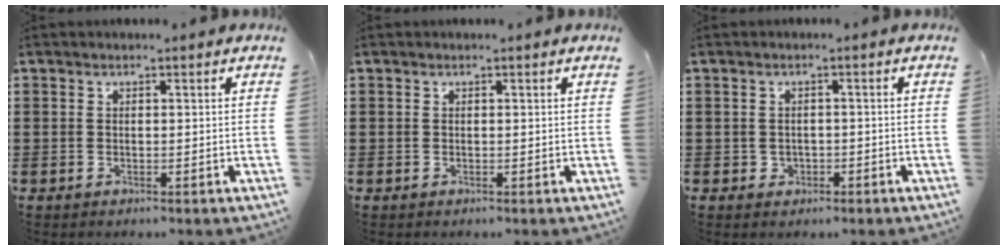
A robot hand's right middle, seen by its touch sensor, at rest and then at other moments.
{"total": 0.0}
{"total": 1.0, "force": [-0.3, 0.9, 0.3], "torque": [-0.010, 0.003, -0.008]}